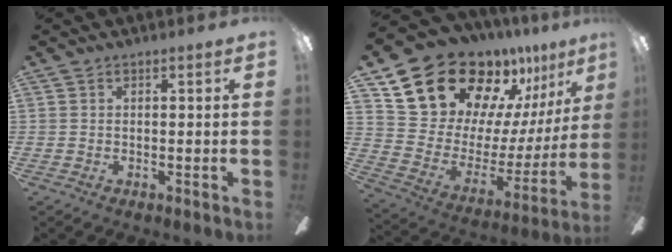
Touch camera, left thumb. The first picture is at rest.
{"total": 21.7, "force": [17.5, 10.7, 7.2], "torque": [-0.132, -0.133, 0.332]}